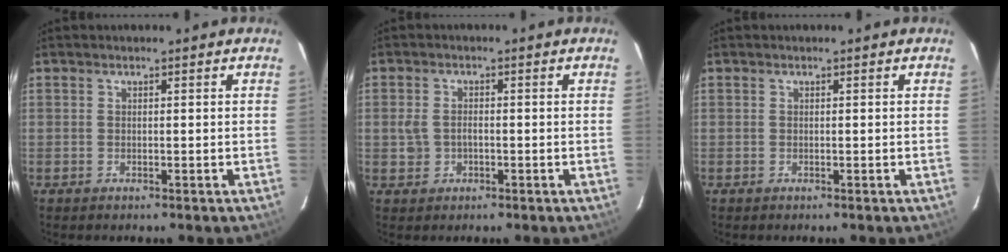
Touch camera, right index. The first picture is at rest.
{"total": 3.1, "force": [-0.5, 2.3, 2.0], "torque": [-0.040, 0.004, -0.006]}
{"total": 0.0}